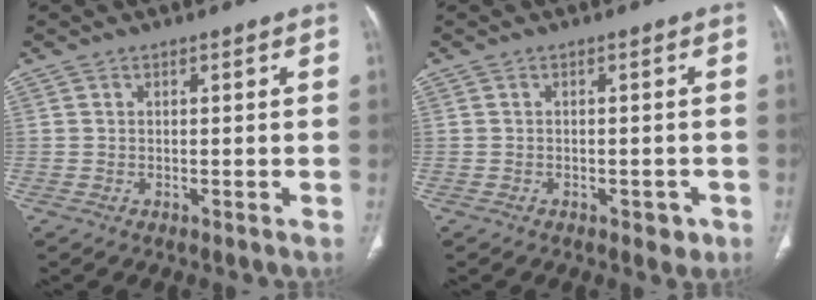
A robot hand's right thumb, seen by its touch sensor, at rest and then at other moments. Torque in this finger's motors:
{"motor_torque": [-0.17, 0.01, -0.21, 0.12, 0.11]}